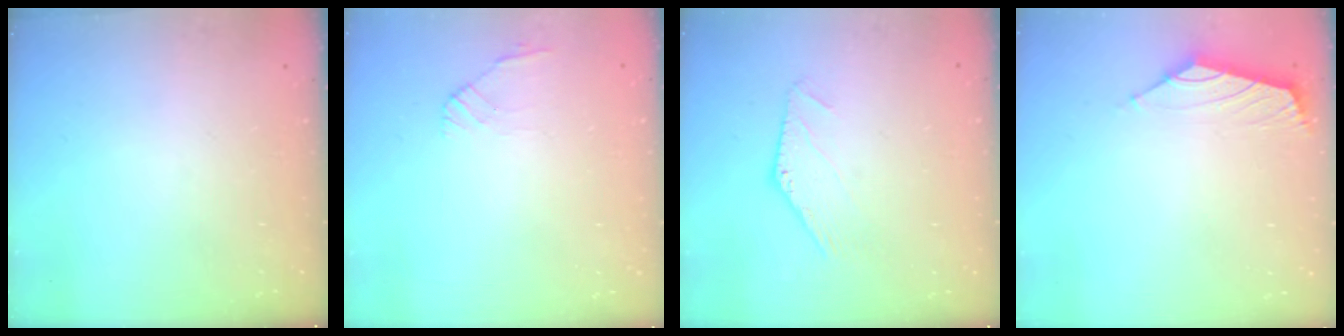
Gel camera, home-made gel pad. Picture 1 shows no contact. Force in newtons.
{"total": 2.8, "press": 2.6, "slide": 0.8}
{"total": 0.0}
{"total": 1.7, "press": 1.5, "slide": 0.7}